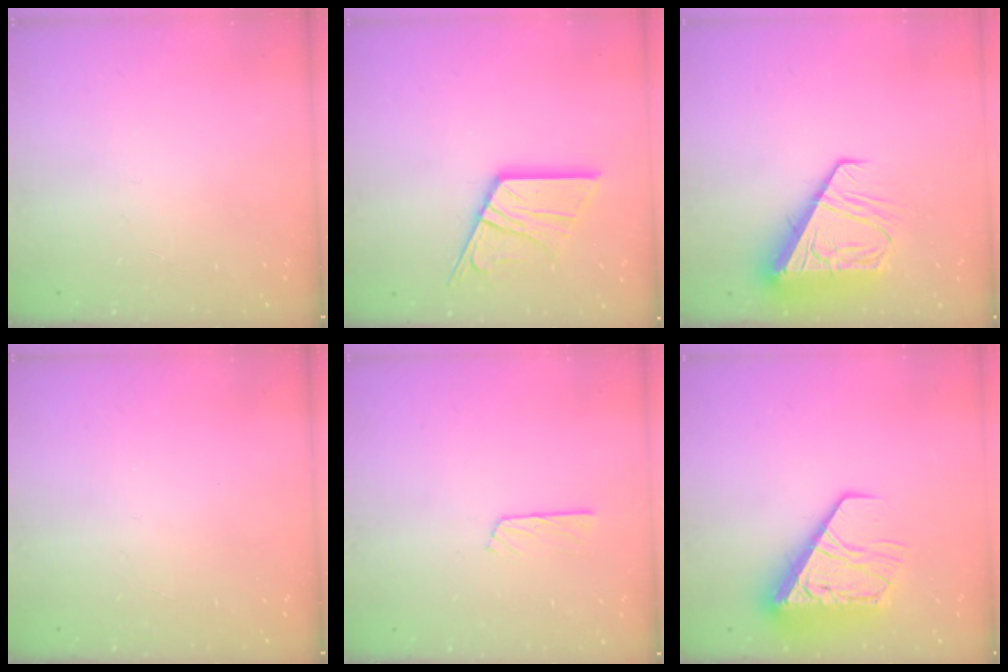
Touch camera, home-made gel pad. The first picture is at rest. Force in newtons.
{"total": 15.5, "press": 15.4, "slide": 1.7}
{"total": 12.3, "press": 12.3, "slide": 1.4}
{"total": 0.0}
{"total": 4.1, "press": 4.1, "slide": 0.4}
{"total": 13.3, "press": 13.2, "slide": 1.2}